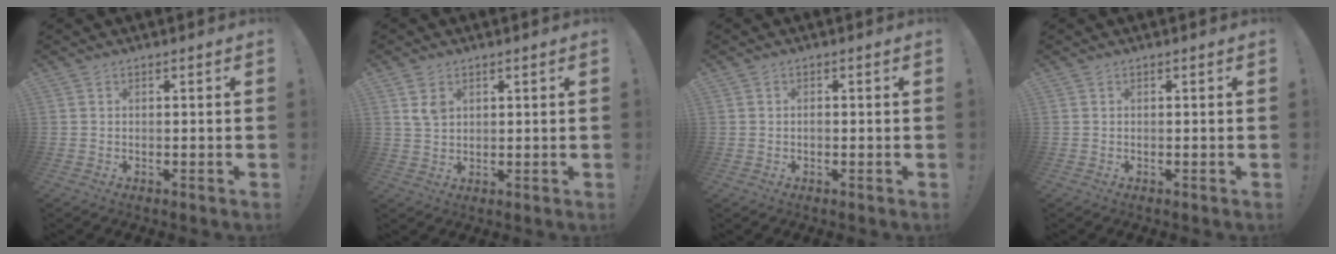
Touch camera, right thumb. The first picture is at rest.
{"total": 4.4, "force": [2.2, 2.9, 2.5], "torque": [-0.038, -0.006, 0.041]}
{"total": 1.8, "force": [0.1, 1.8, 0.2], "torque": [0.011, -0.007, -0.001]}
{"total": 0.0}